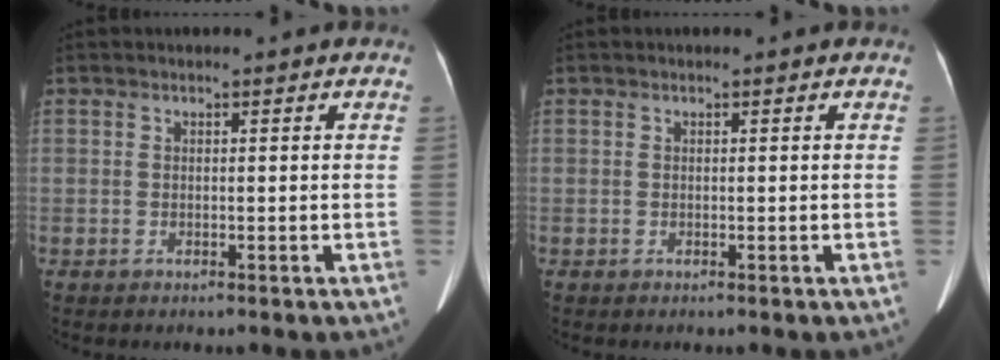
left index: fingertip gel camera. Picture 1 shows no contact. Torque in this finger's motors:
{"motor_torque": [0.00, 0.00, 0.00, 0.00]}